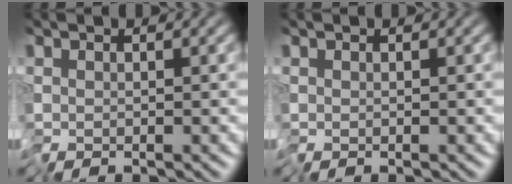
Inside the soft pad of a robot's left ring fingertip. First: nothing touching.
{"total": 0.0}